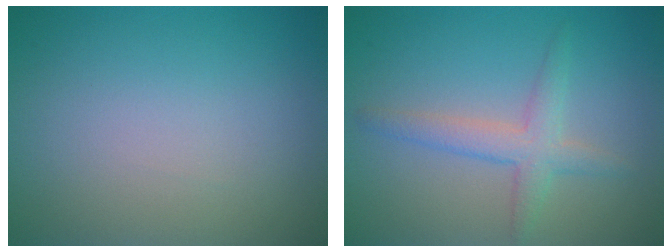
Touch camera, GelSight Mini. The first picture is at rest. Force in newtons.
{"total": 2.8, "press": 2.8, "slide": 0.1}